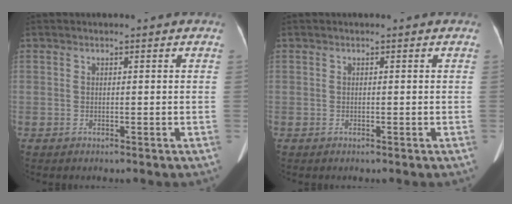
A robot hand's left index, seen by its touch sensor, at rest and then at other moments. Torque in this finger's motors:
{"motor_torque": [-0.19, -0.15, -0.01, -0.01]}